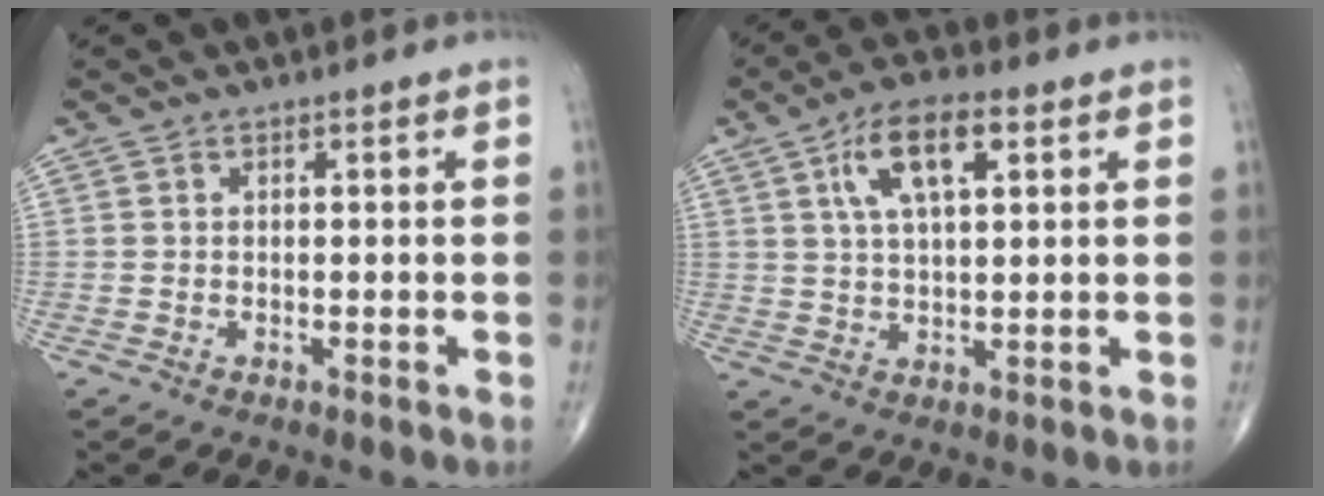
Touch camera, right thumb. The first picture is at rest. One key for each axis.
{"total": 9.9, "fx": 3.8, "fy": 4.1, "fz": 8.1, "tx": -0.143, "ty": 0.001, "tz": 0.067}